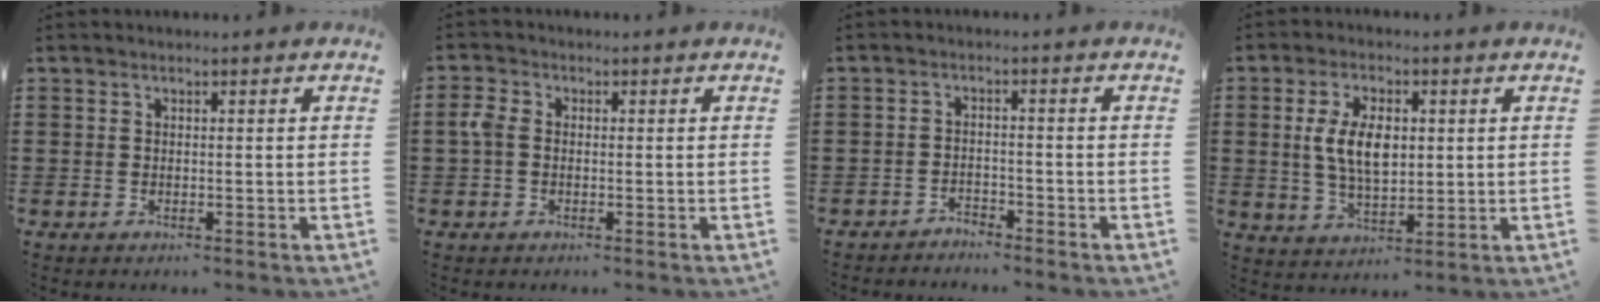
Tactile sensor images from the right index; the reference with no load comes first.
{"total": 2.7, "force": [-0.2, 1.8, 2.0], "torque": [-0.065, -0.002, -0.011]}
{"total": 1.9, "force": [-1.9, 0.3, -0.2], "torque": [-0.004, 0.005, -0.042]}
{"total": 7.5, "force": [0.9, 3.9, 6.3], "torque": [-0.125, 0.007, 0.013]}